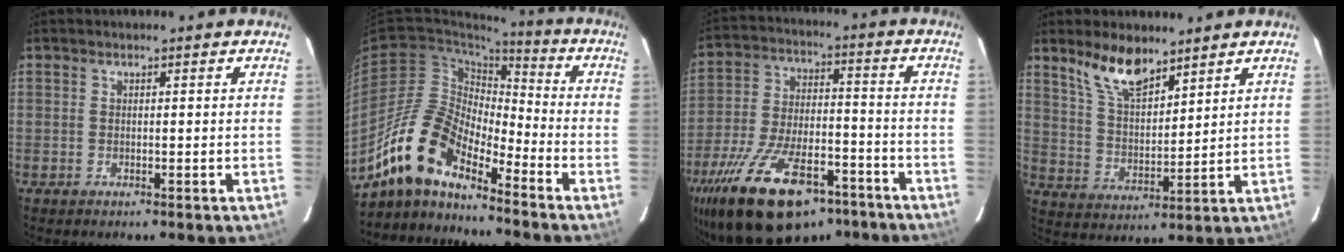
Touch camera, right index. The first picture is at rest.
{"total": 14.2, "force": [-11.4, 4.4, 7.4], "torque": [-0.134, 0.006, -0.231]}
{"total": 25.6, "force": [-17.1, 11.5, 15.2], "torque": [-0.303, -0.023, -0.261]}
{"total": 9.4, "force": [7.1, 3.3, 5.2], "torque": [-0.096, 0.004, 0.142]}